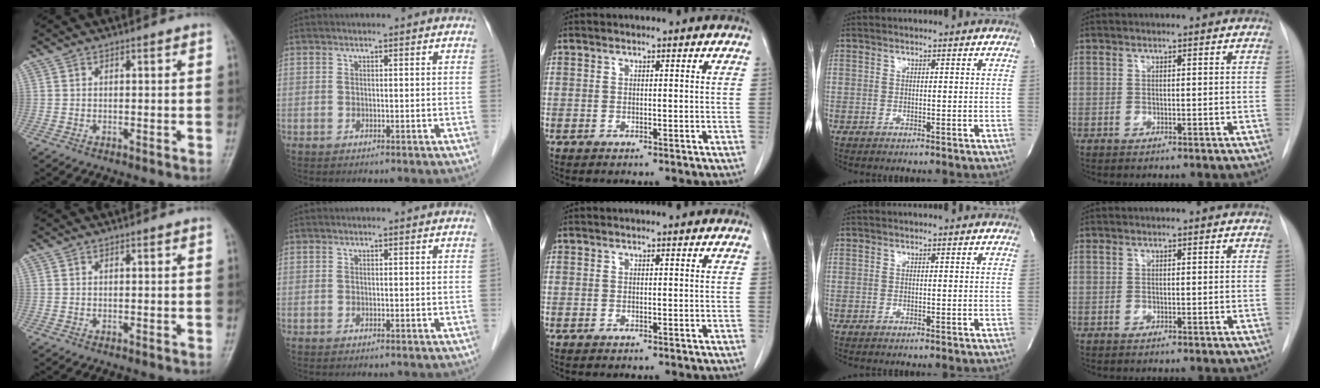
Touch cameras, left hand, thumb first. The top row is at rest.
{}